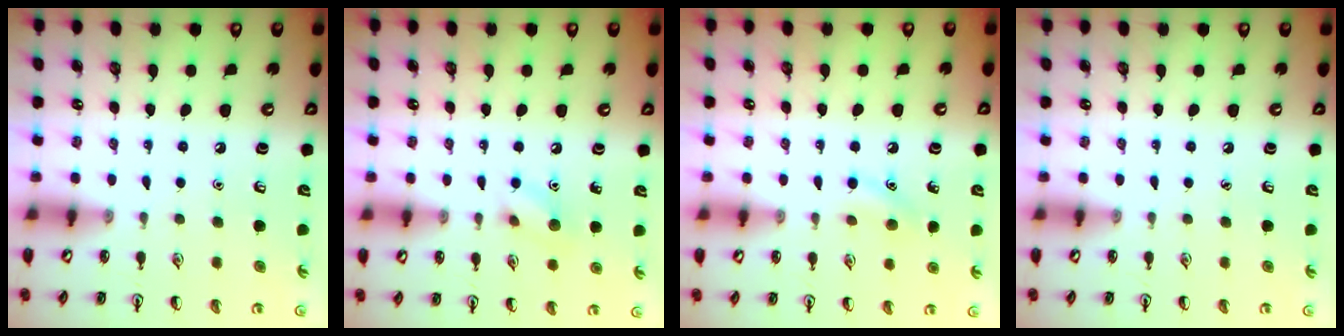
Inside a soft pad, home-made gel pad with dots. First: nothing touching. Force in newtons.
{"total": 7.0, "press": 7.0, "slide": 0.8}
{"total": 7.4, "press": 7.0, "slide": 2.3}
{"total": 0.0}